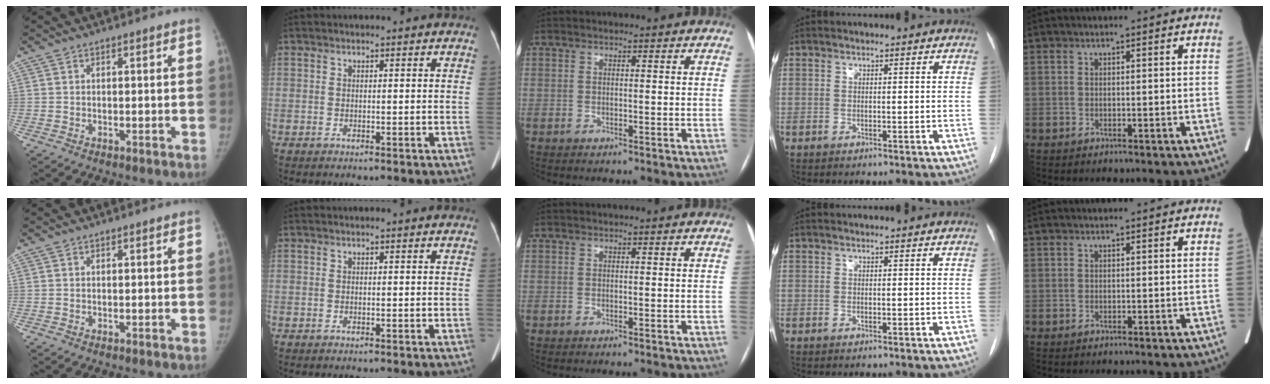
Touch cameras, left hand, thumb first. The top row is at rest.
{}